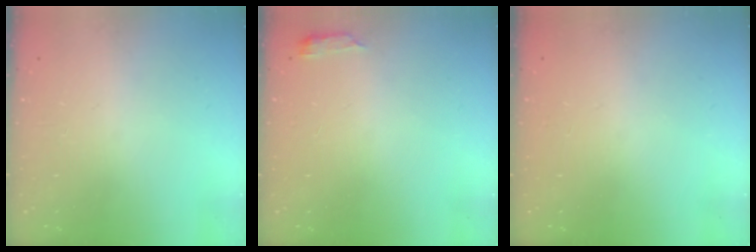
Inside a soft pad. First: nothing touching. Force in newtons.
{"total": 2.6, "press": 2.6, "slide": 0.5}
{"total": 0.0}